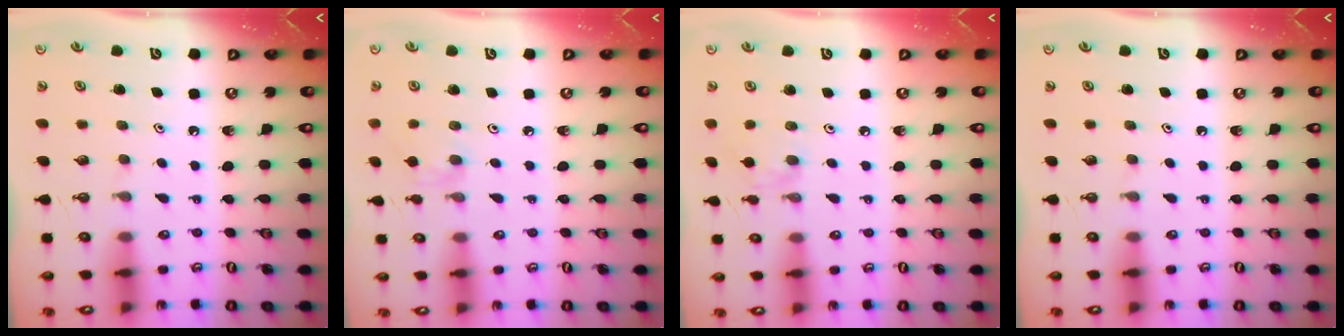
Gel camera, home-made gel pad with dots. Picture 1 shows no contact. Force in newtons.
{"total": 3.0, "press": 3.0, "slide": 0.5}
{"total": 2.1, "press": 2.1, "slide": 0.4}
{"total": 0.0}